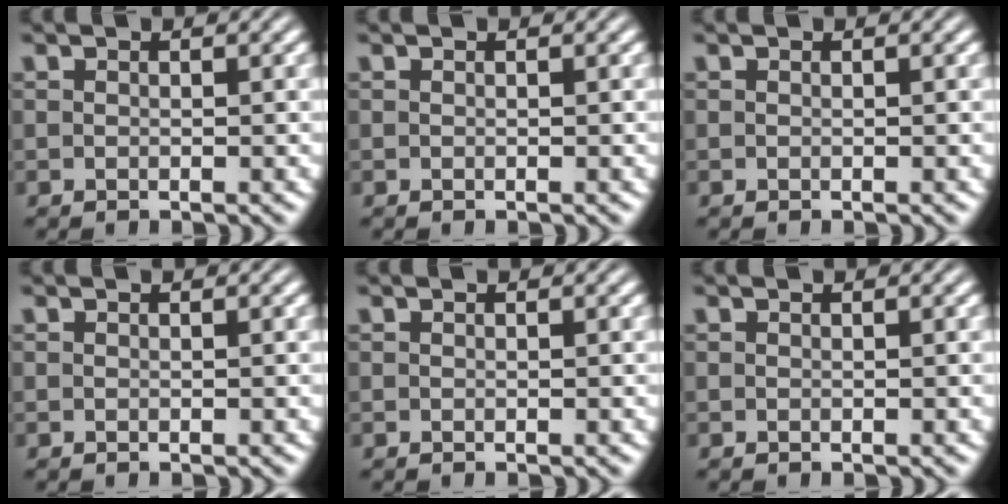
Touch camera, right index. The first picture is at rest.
{"total": 0.0}
{"total": 0.0}
{"total": 0.0}
{"total": 0.0}
{"total": 0.0}